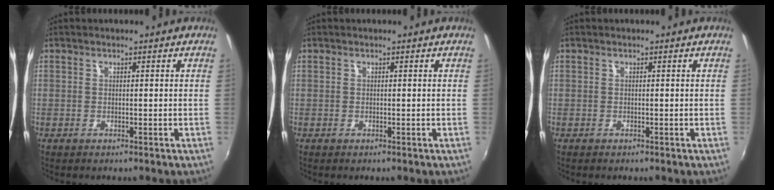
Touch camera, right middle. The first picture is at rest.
{"total": 0.0}
{"total": 0.0}